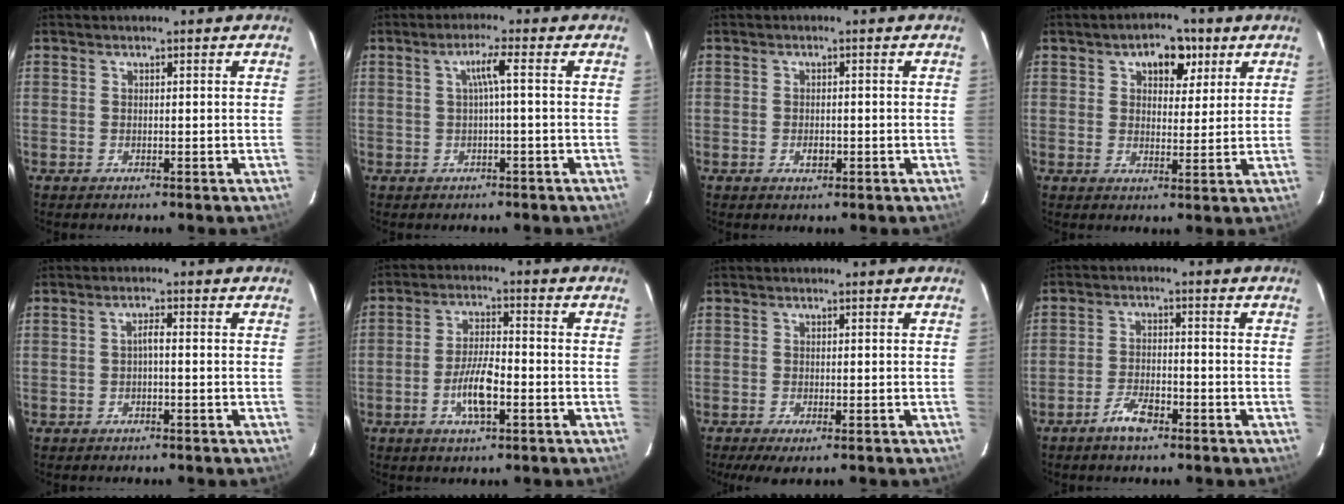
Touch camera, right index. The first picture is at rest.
{"total": 3.0, "force": [-0.1, -0.5, 3.0], "torque": [-0.058, 0.005, 0.000]}
{"total": 2.0, "force": [-0.7, 1.3, 1.3], "torque": [-0.022, 0.002, -0.011]}
{"total": 6.7, "force": [3.3, 4.3, 4.0], "torque": [-0.053, 0.011, 0.046]}
{"total": 1.5, "force": [-0.5, 0.2, 1.3], "torque": [-0.027, 0.008, -0.009]}
{"total": 7.4, "force": [-2.9, 2.4, 6.4], "torque": [-0.130, 0.003, -0.054]}
{"total": 4.4, "force": [-2.9, 1.0, 3.1], "torque": [-0.068, -0.019, -0.048]}
{"total": 5.0, "force": [-3.5, 1.7, 3.1], "torque": [-0.071, 0.002, -0.063]}